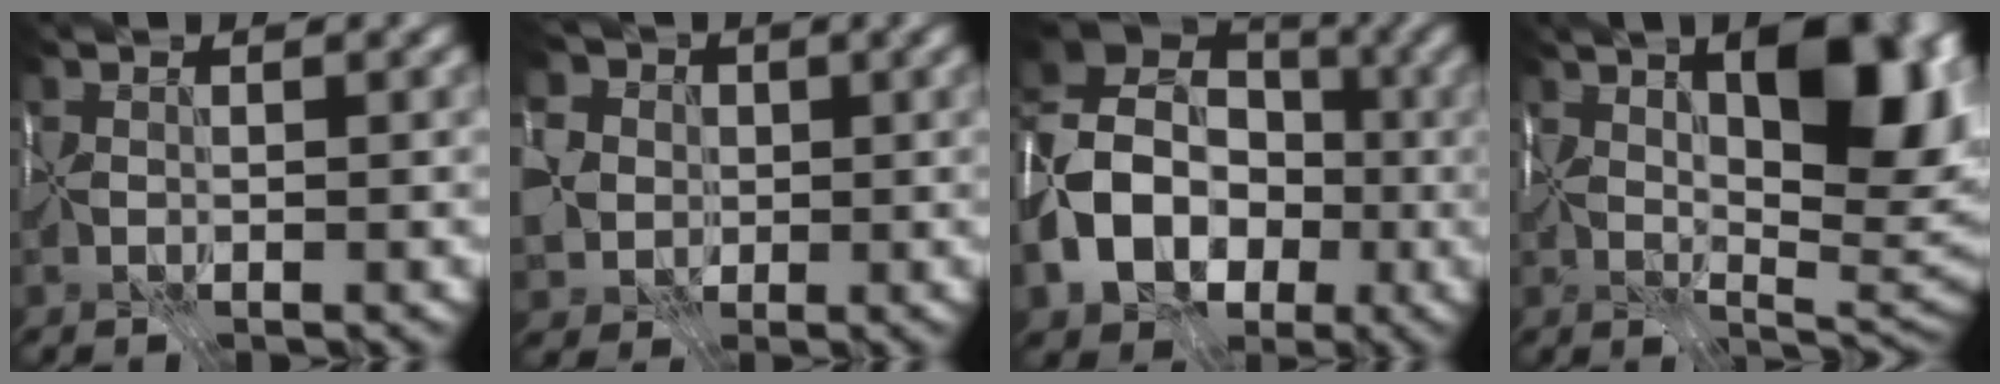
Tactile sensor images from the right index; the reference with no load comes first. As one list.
[{"total": 7.5, "force": [0.4, 6.8, 3.1], "torque": [-0.078, 0.019, -0.018]}, {"total": 12.6, "force": [-3.4, 9.8, 7.2], "torque": [-0.152, -0.011, -0.071]}, {"total": 13.7, "force": [4.5, 5.8, 11.5], "torque": [-0.138, 0.017, 0.062]}]